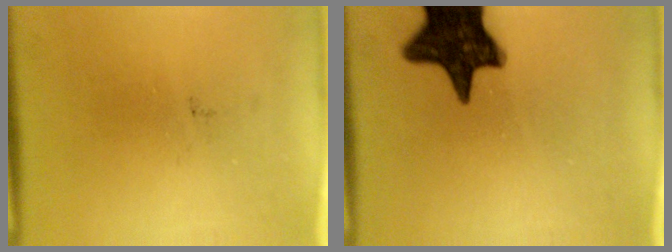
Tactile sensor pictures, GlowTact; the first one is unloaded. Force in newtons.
{"total": 15.1}